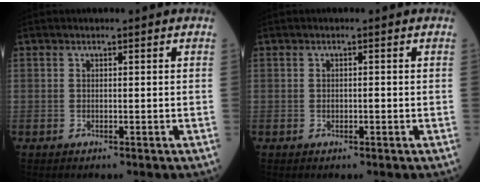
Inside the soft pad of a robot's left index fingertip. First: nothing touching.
{"total": 0.7, "force": [-0.1, 0.4, 0.5], "torque": [-0.010, 0.001, -0.002]}